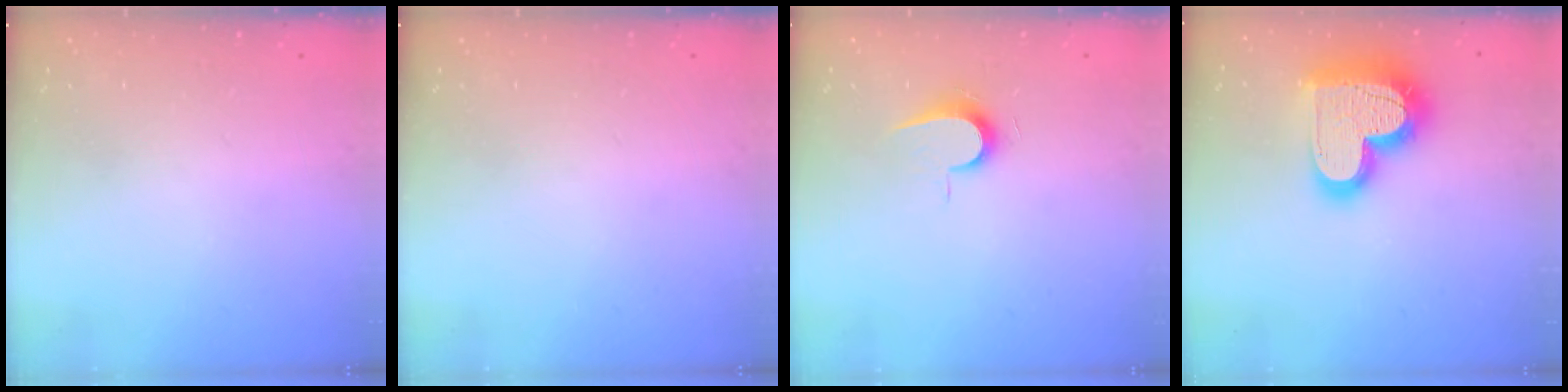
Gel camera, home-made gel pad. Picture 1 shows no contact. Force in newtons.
{"total": 0.0}
{"total": 6.9, "press": 6.9, "slide": 0.6}
{"total": 23.3, "press": 23.2, "slide": 1.9}